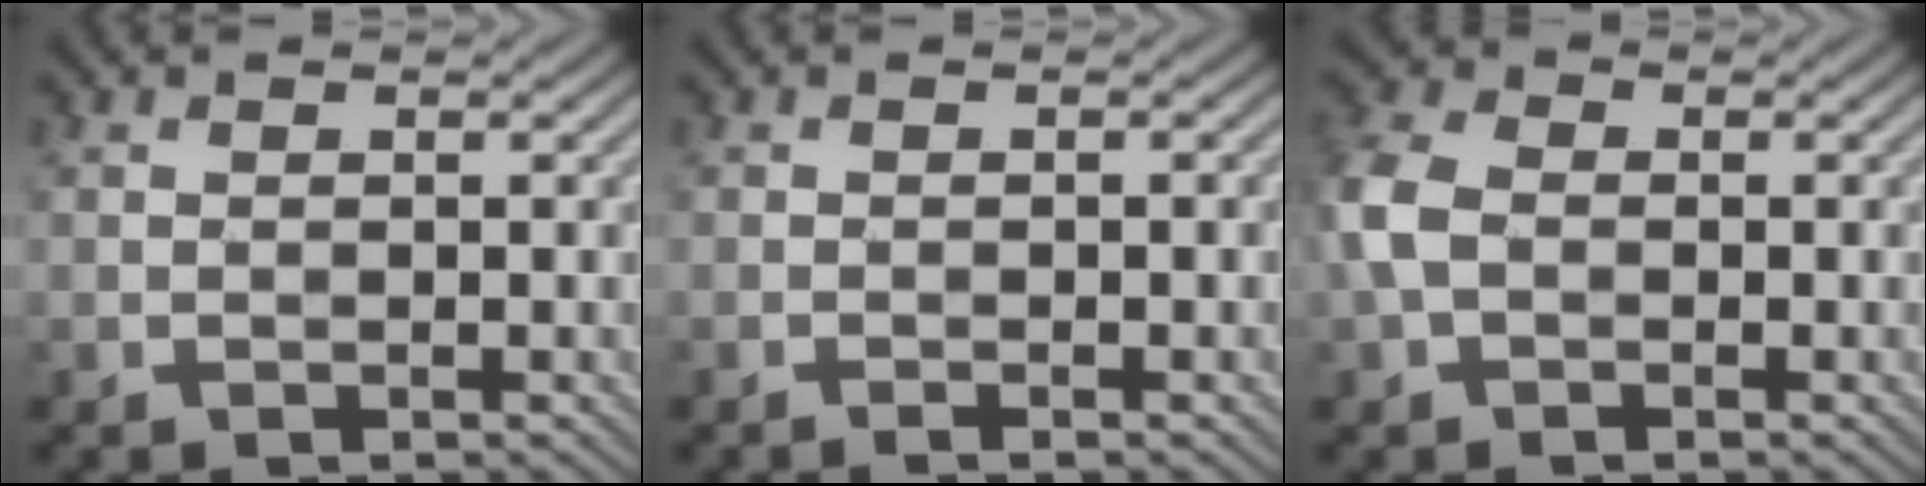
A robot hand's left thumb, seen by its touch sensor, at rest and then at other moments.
{"total": 1.8, "force": [-0.7, 0.2, 1.6], "torque": [-0.021, 0.005, -0.016]}
{"total": 4.7, "force": [-0.7, 3.3, 3.3], "torque": [-0.090, 0.006, -0.025]}